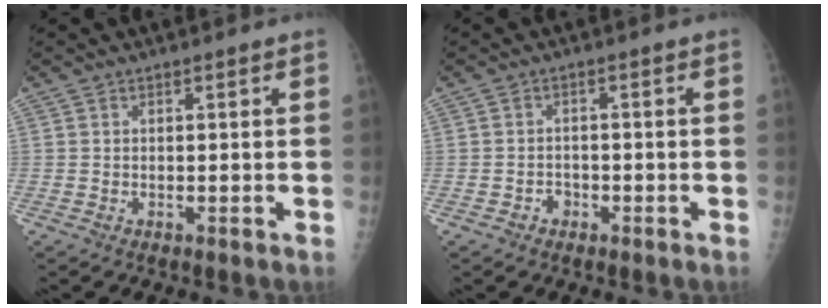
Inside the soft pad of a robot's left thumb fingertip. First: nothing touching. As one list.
[{"total": 2.1, "force": [-1.3, 1.6, 0.3], "torque": [0.006, 0.011, -0.022]}]